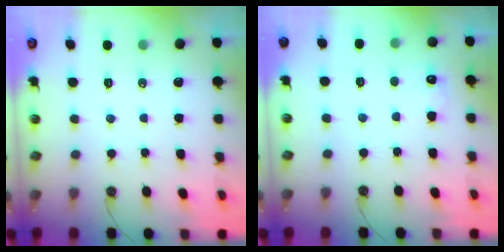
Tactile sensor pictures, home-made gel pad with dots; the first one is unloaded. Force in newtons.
{"total": 3.9, "press": 3.7, "slide": 1.0}